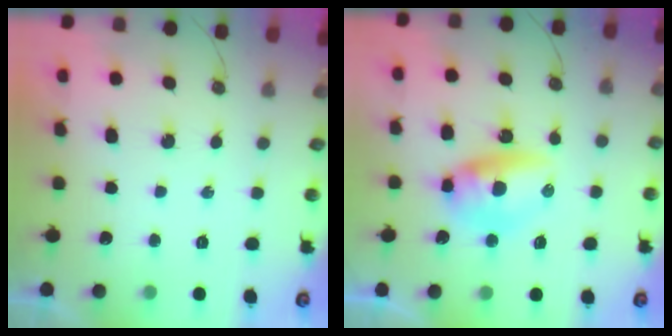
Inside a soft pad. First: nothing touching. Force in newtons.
{"total": 12.4, "press": 9.1, "slide": 8.5}